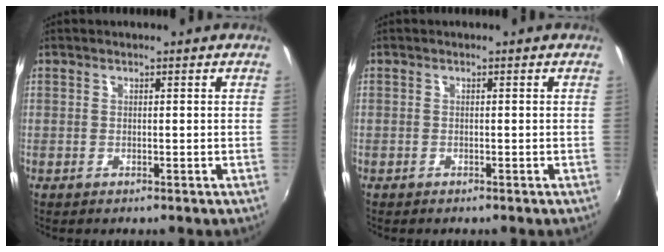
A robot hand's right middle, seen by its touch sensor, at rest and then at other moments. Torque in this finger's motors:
{"motor_torque": [1.07, -1.07, -0.80, -0.21]}